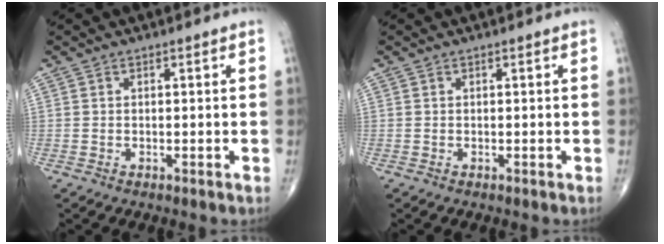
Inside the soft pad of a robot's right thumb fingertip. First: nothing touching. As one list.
[{"total": 0.0}]